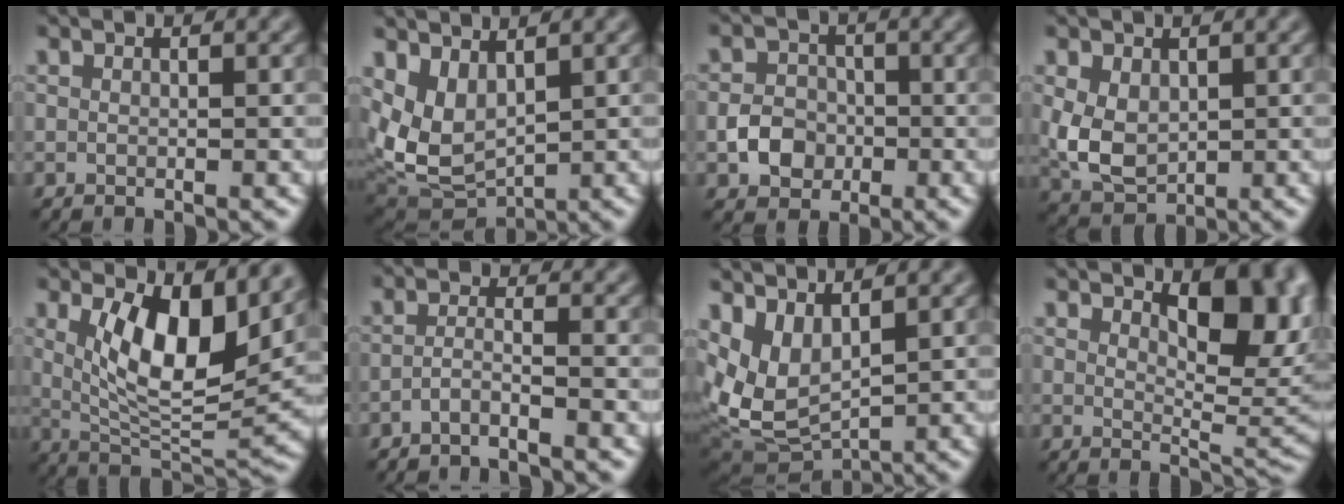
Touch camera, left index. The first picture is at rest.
{"total": 5.2, "force": [1.7, 3.3, 3.7], "torque": [-0.093, -0.013, 0.045]}
{"total": 3.0, "force": [-1.3, 2.5, 1.2], "torque": [-0.024, 0.004, -0.025]}
{"total": 4.4, "force": [0.0, 3.2, 3.1], "torque": [-0.083, -0.002, 0.011]}
{"total": 9.2, "force": [2.5, 3.9, 8.0], "torque": [-0.136, -0.017, 0.049]}
{"total": 1.8, "force": [-1.7, -0.1, 0.7], "torque": [-0.018, 0.002, -0.036]}
{"total": 6.0, "force": [2.2, 3.5, 4.4], "torque": [-0.109, -0.011, 0.053]}
{"total": 7.7, "force": [2.6, 3.4, 6.3], "torque": [-0.090, -0.008, 0.045]}